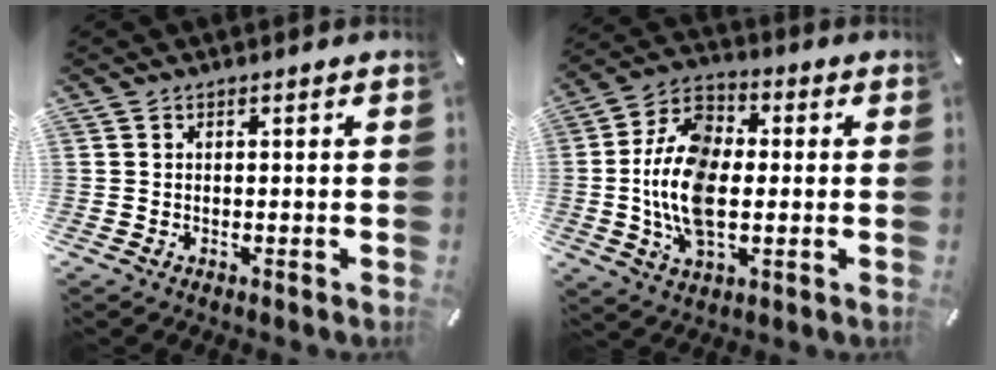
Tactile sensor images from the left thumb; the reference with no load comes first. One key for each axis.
{"total": 15.2, "fx": -1.2, "fy": 9.5, "fz": 11.7, "tx": -0.252, "ty": 0.004, "tz": -0.024}